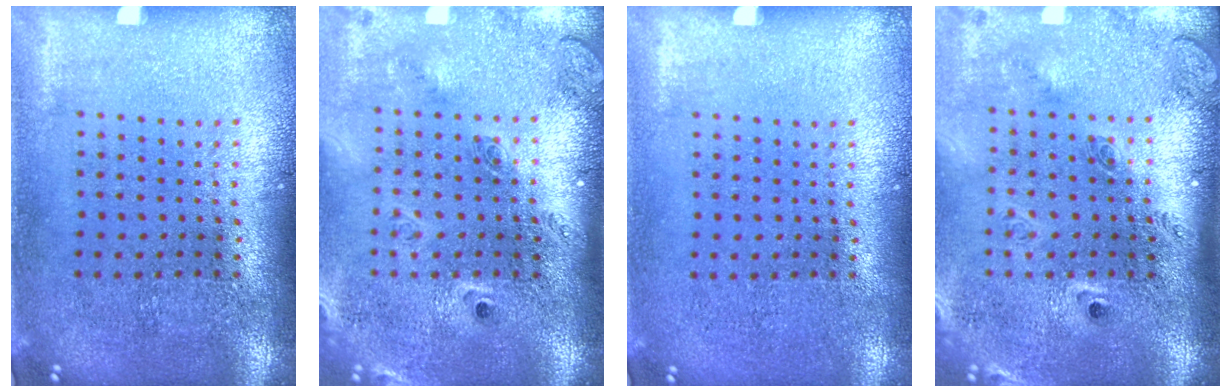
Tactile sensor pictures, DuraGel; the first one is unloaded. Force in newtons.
{"total": 2.5, "press": 1.8, "slide": 1.7}
{"total": 0.0}
{"total": 2.7, "press": 1.8, "slide": 1.9}